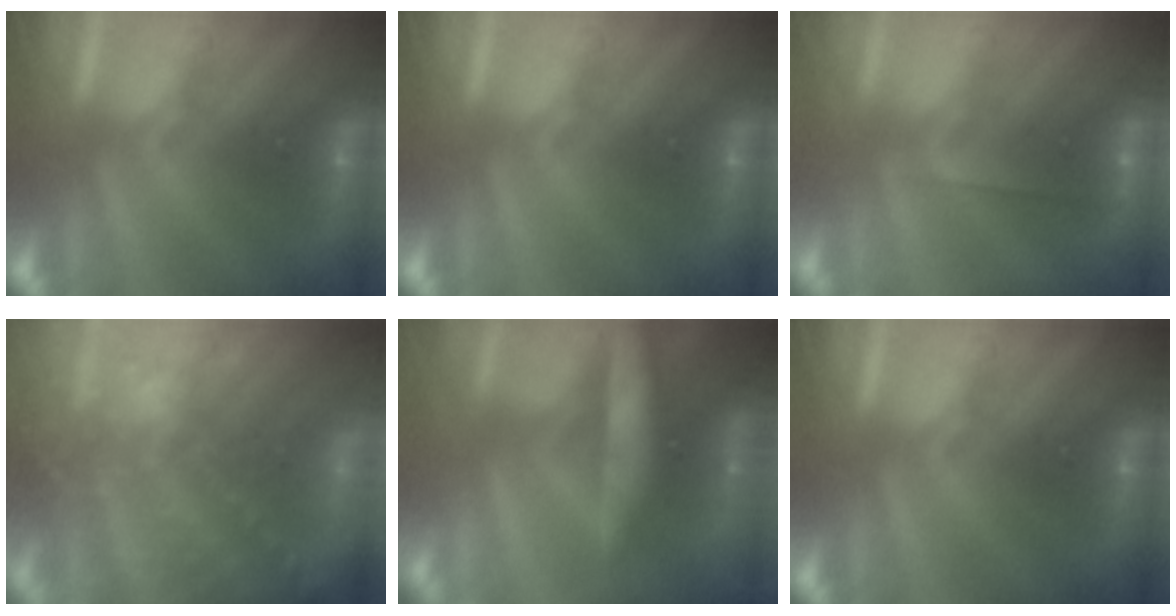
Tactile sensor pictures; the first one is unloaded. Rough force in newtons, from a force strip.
{"total": 0.0}
{"total": 1.9}
{"total": 8.1}
{"total": 7.5}
{"total": 0.0}